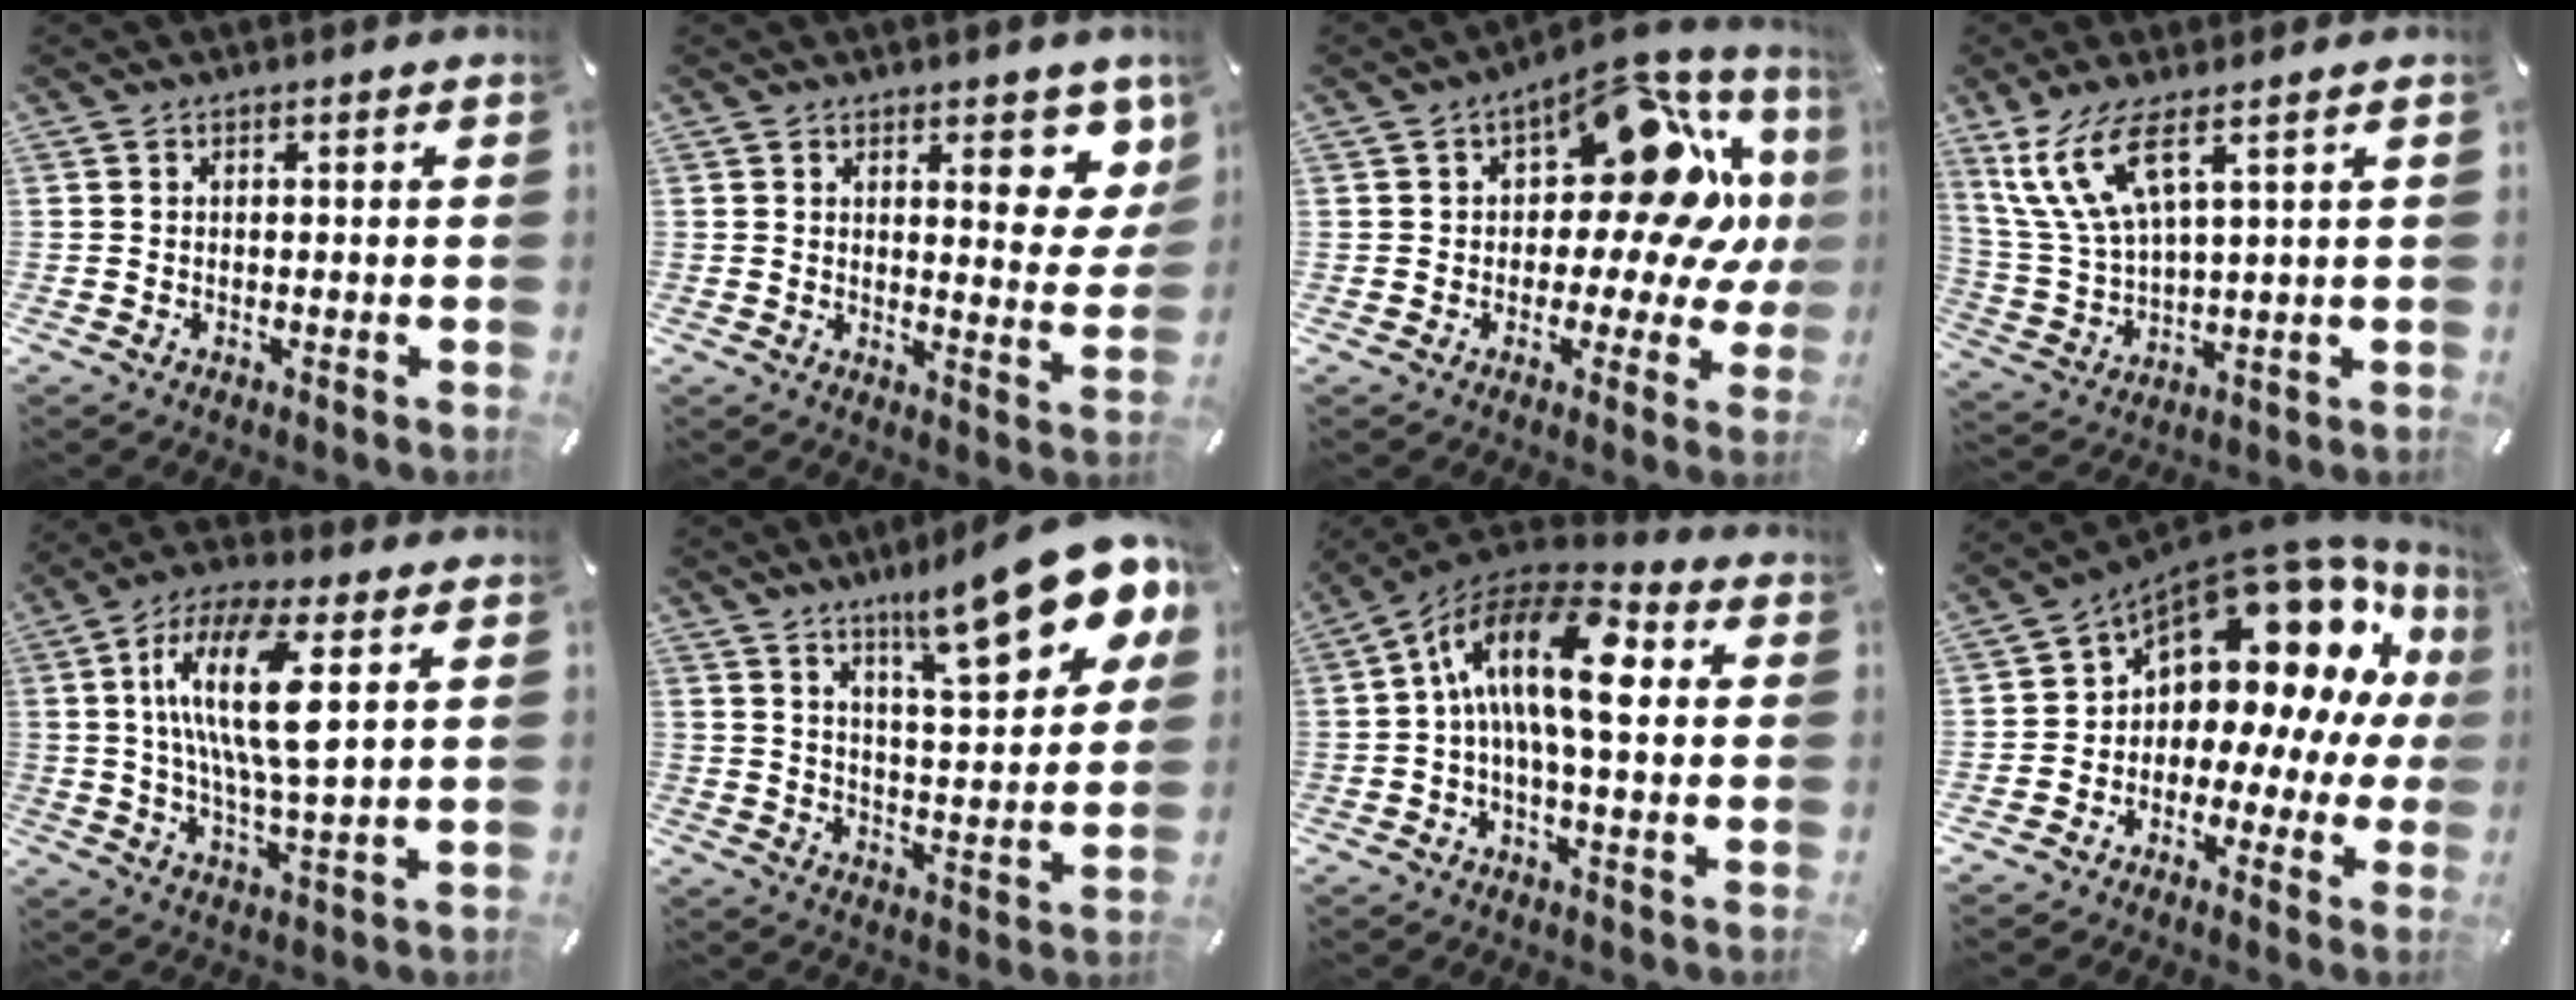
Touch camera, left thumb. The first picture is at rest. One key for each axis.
{"total": 8.8, "fx": 5.4, "fy": 3.9, "fz": 5.8, "tx": -0.053, "ty": -0.041, "tz": 0.085}
{"total": 19.7, "fx": 6.0, "fy": 10.9, "fz": 15.3, "tx": -0.186, "ty": -0.054, "tz": 0.096}
{"total": 12.1, "fx": 6.7, "fy": 4.3, "fz": 9.2, "tx": -0.220, "ty": -0.016, "tz": 0.119}
{"total": 15.9, "fx": 4.1, "fy": 4.4, "fz": 14.7, "tx": -0.296, "ty": -0.003, "tz": 0.061}
{"total": 18.5, "fx": 13.2, "fy": 4.8, "fz": 12.1, "tx": -0.180, "ty": -0.092, "tz": 0.212}
{"total": 16.6, "fx": 2.0, "fy": 7.5, "fz": 14.7, "tx": -0.275, "ty": 0.004, "tz": 0.032}
{"total": 14.7, "fx": 7.8, "fy": 9.0, "fz": 8.7, "tx": -0.124, "ty": -0.073, "tz": 0.126}